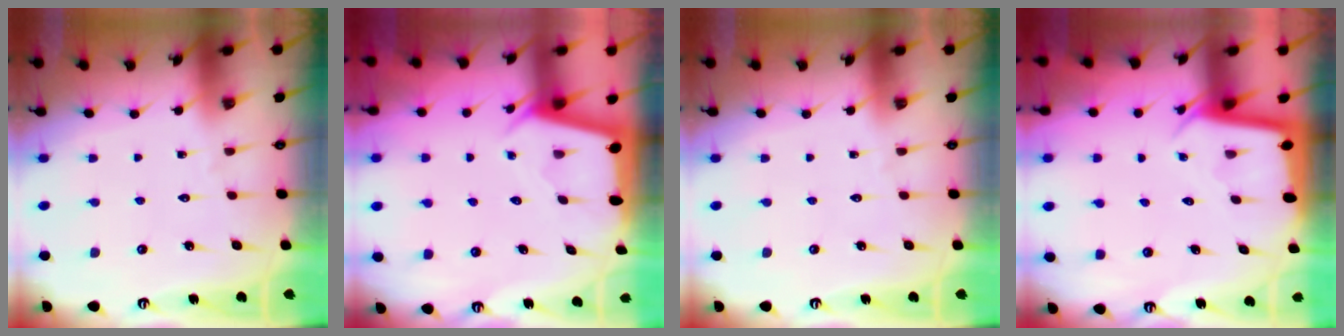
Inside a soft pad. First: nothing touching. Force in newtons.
{"total": 2.3, "press": 2.3, "slide": 0.3}
{"total": 0.0}
{"total": 2.3, "press": 2.3, "slide": 0.1}